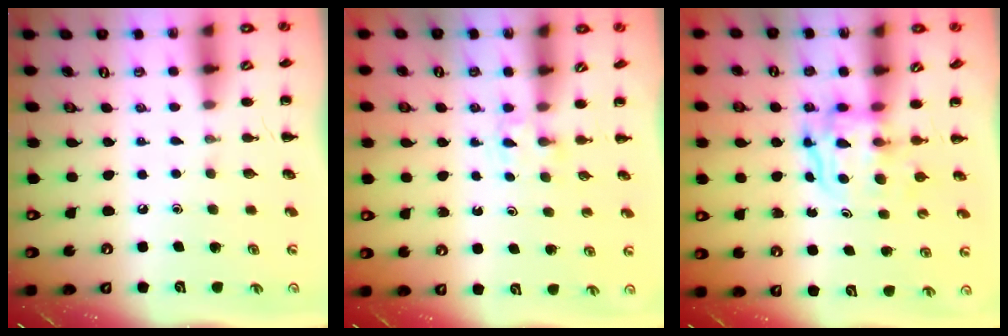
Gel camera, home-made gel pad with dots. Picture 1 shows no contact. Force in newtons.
{"total": 1.4, "press": 1.2, "slide": 0.8}
{"total": 3.6, "press": 3.6, "slide": 0.3}